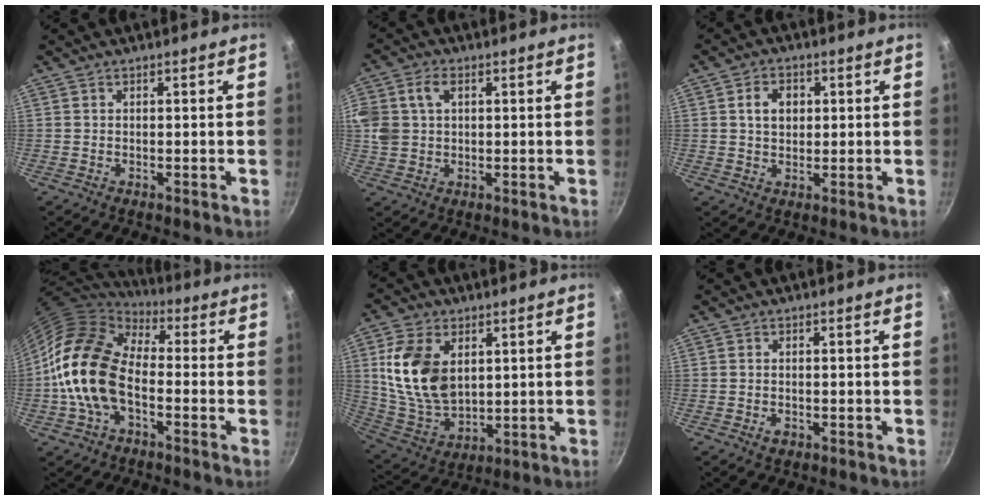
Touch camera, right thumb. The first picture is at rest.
{"total": 11.4, "force": [3.1, 8.7, 6.7], "torque": [-0.152, 0.020, 0.060]}
{"total": 5.1, "force": [1.2, 3.9, 3.1], "torque": [-0.034, 0.004, 0.018]}
{"total": 16.8, "force": [-3.1, 10.5, 12.7], "torque": [-0.205, 0.034, -0.070]}
{"total": 15.6, "force": [3.8, 10.1, 11.2], "torque": [-0.197, -0.023, 0.086]}
{"total": 1.5, "force": [-0.7, 0.9, 0.9], "torque": [-0.018, 0.003, -0.013]}